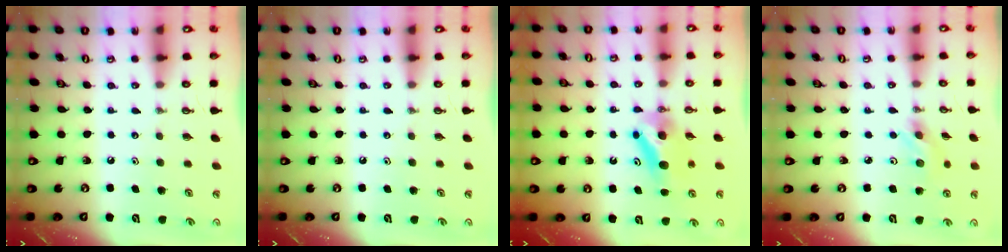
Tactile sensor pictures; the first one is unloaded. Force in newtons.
{"total": 0.0}
{"total": 6.4, "press": 6.2, "slide": 1.3}
{"total": 3.6, "press": 3.5, "slide": 1.0}